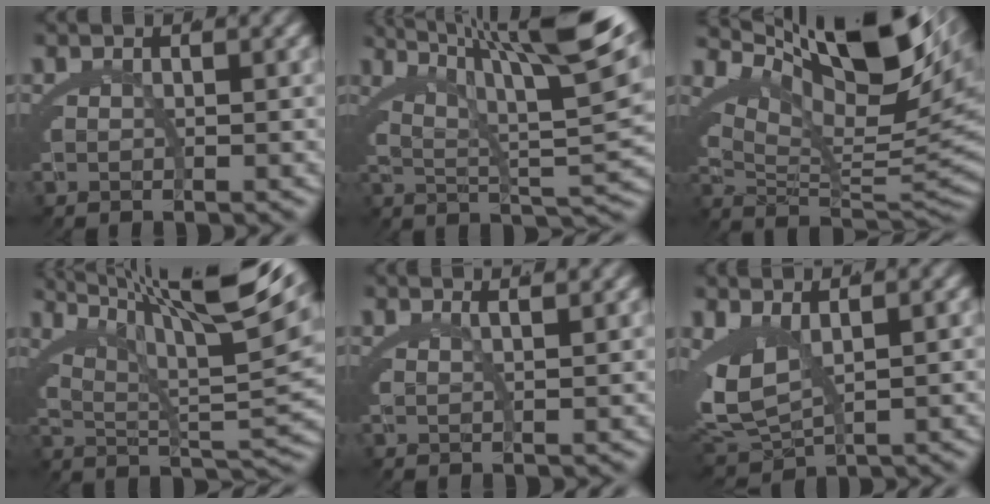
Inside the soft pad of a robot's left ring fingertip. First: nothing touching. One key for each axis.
{"total": 9.9, "fx": 4.9, "fy": 2.5, "fz": 8.3, "tx": -0.095, "ty": 0.010, "tz": 0.068}
{"total": 14.7, "fx": 6.1, "fy": 6.0, "fz": 12.0, "tx": -0.174, "ty": 0.013, "tz": 0.092}
{"total": 11.3, "fx": 5.7, "fy": 2.8, "fz": 9.3, "tx": -0.119, "ty": 0.010, "tz": 0.086}
{"total": 2.0, "fx": 1.5, "fy": -0.6, "fz": 1.1, "tx": -0.014, "ty": 0.001, "tz": 0.023}
{"total": 6.0, "fx": 0.6, "fy": 4.7, "fz": 3.7, "tx": -0.112, "ty": -0.024, "tz": 0.024}